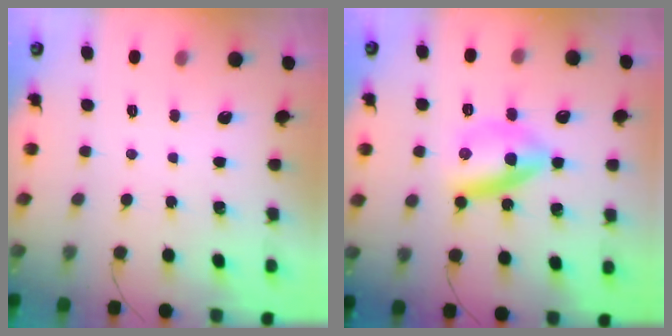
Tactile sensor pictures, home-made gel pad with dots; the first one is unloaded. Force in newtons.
{"total": 10.1, "press": 10.1, "slide": 0.5}